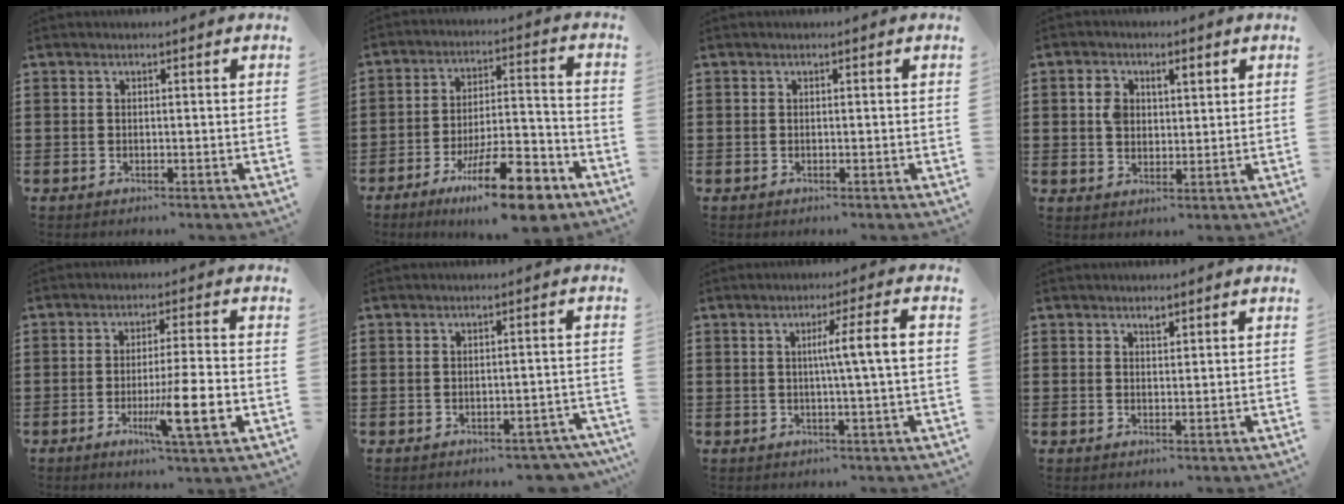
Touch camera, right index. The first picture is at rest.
{"total": 13.8, "force": [-9.1, 3.3, 9.8], "torque": [-0.161, 0.036, -0.157]}
{"total": 0.0}
{"total": 3.7, "force": [1.0, 2.8, 2.3], "torque": [-0.055, 0.013, 0.016]}
{"total": 9.4, "force": [-3.0, 0.9, 8.9], "torque": [-0.154, -0.013, -0.050]}
{"total": 2.4, "force": [-2.3, 0.4, 0.6], "torque": [-0.013, 0.000, -0.048]}
{"total": 6.2, "force": [0.3, -0.6, 6.2], "torque": [-0.105, -0.008, -0.005]}
{"total": 1.1, "force": [0.9, 0.5, 0.5], "torque": [-0.013, 0.002, 0.017]}